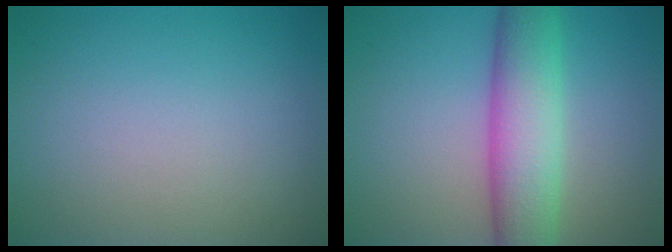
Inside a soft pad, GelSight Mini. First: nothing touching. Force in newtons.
{"total": 7.2, "press": 7.2, "slide": 0.2}